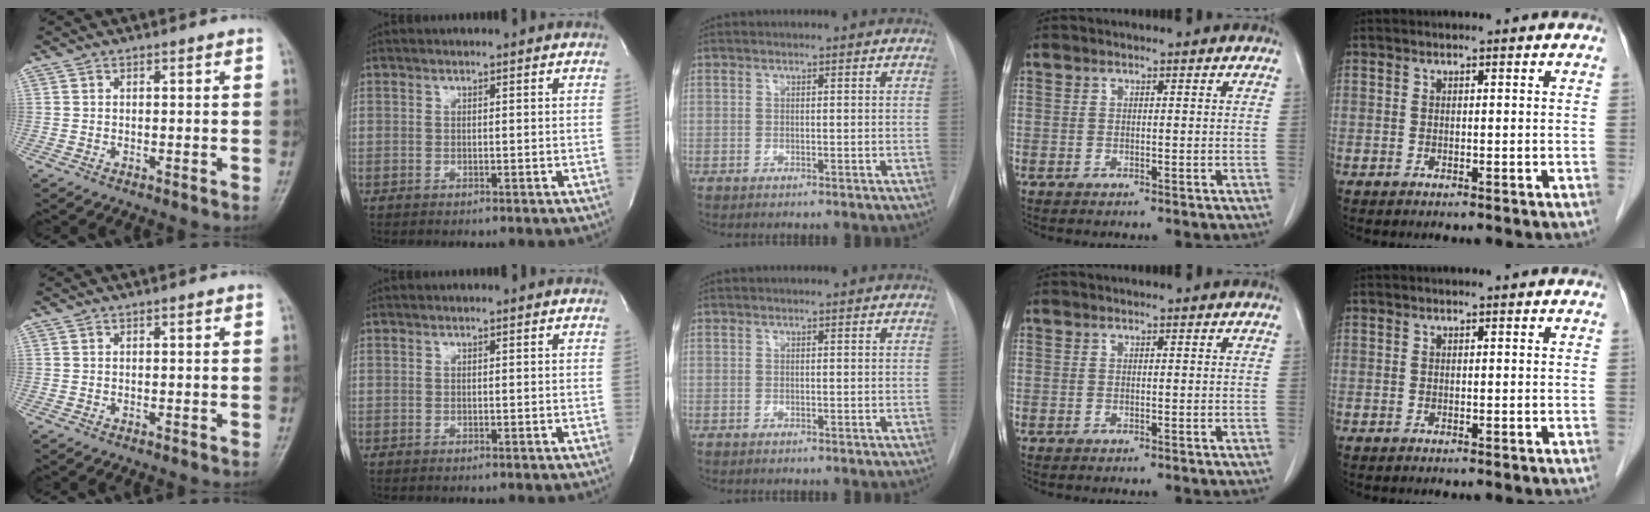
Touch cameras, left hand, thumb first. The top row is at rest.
{}